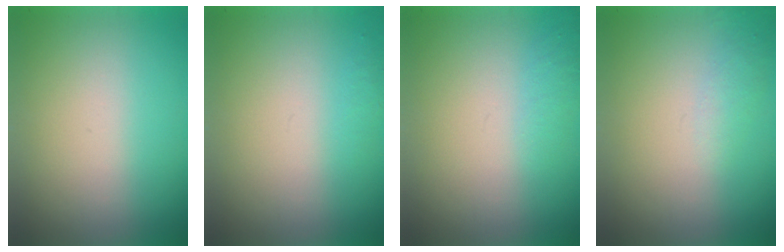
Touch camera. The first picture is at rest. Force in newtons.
{"total": 1.0}
{"total": 1.1}
{"total": 1.1}